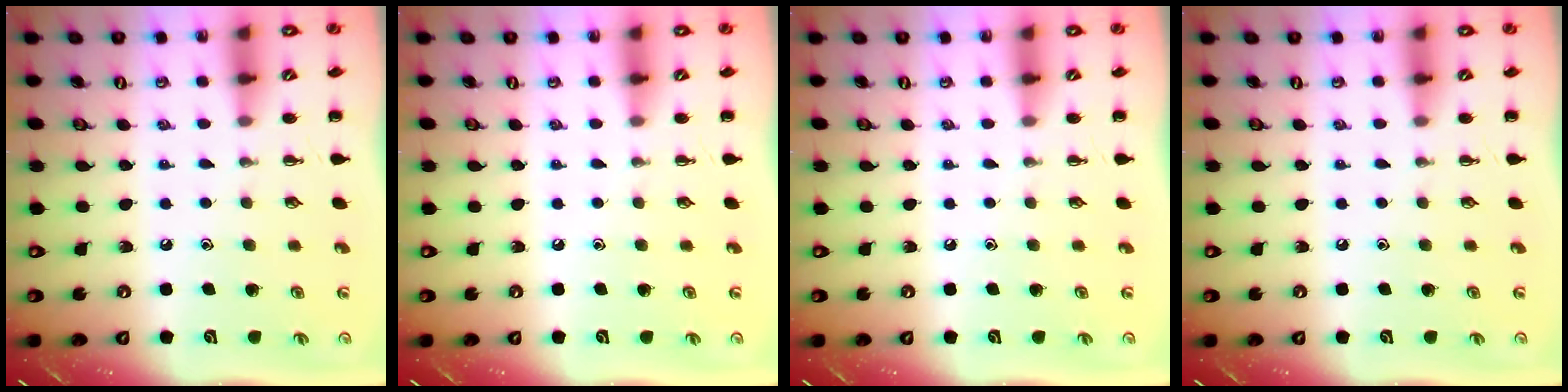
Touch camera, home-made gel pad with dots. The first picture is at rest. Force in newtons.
{"total": 0.0}
{"total": 0.0}
{"total": 0.0}